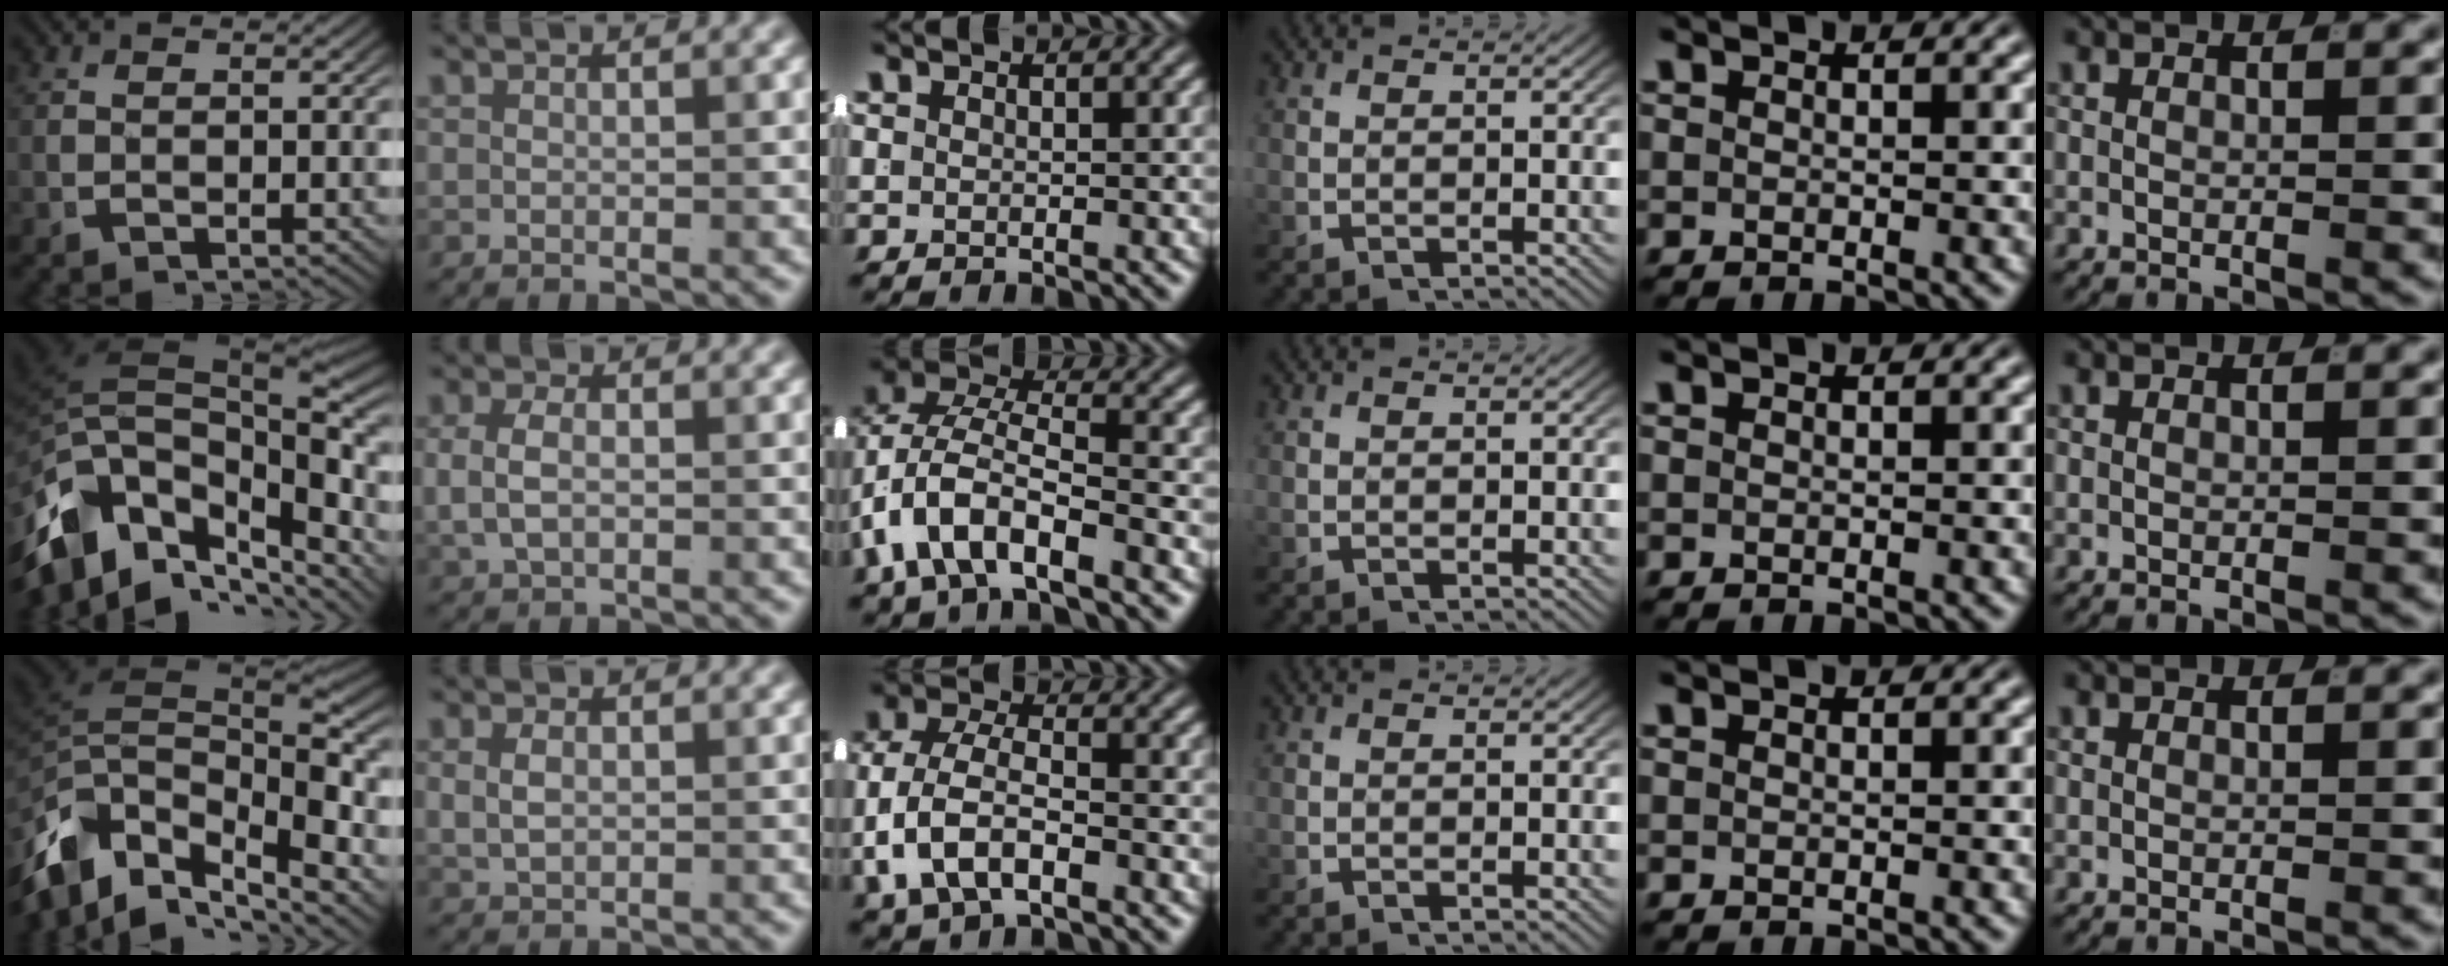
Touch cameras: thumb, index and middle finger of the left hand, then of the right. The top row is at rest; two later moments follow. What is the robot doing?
{"motion": "lift_and_place", "object": "jacket"}